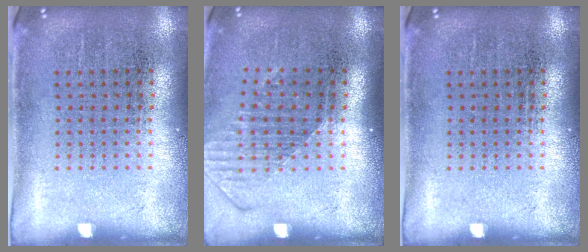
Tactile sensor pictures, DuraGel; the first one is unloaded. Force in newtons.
{"total": 1.6, "press": 1.2, "slide": 1.1}
{"total": 0.0}